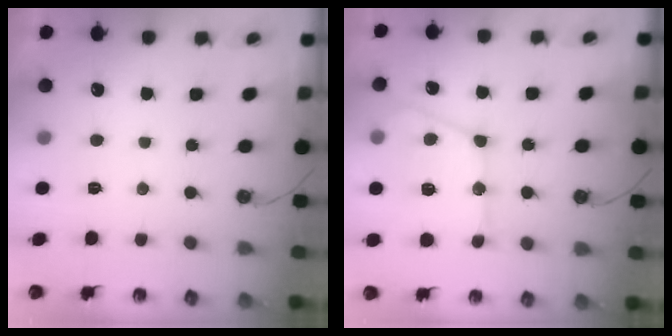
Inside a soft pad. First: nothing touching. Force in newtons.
{"total": 18.1, "press": 18.0, "slide": 1.7}